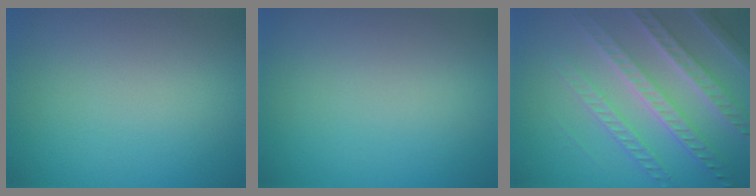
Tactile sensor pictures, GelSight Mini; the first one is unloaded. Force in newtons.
{"total": 0.0}
{"total": 6.4, "press": 5.2, "slide": 3.9}